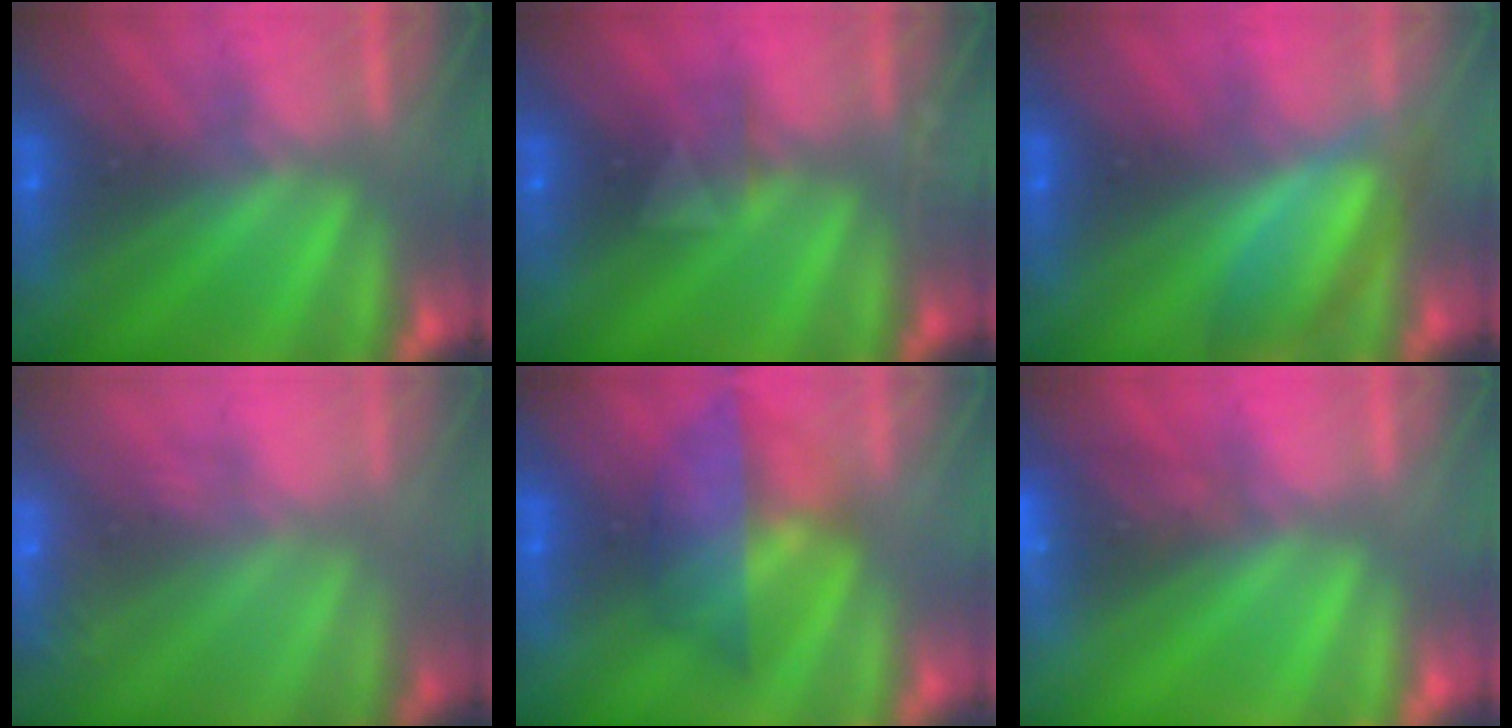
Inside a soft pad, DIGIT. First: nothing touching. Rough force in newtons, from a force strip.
{"total": 8.1}
{"total": 4.9}
{"total": 2.4}
{"total": 4.5}
{"total": 2.6}